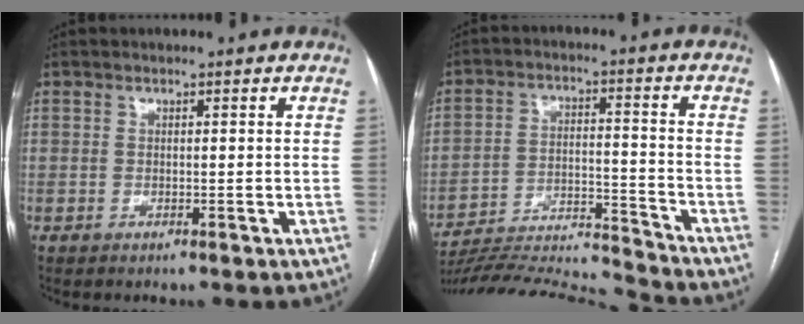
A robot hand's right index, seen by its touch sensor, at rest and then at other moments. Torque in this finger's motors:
{"motor_torque": [-1.21, -0.93, -0.72, -0.21]}